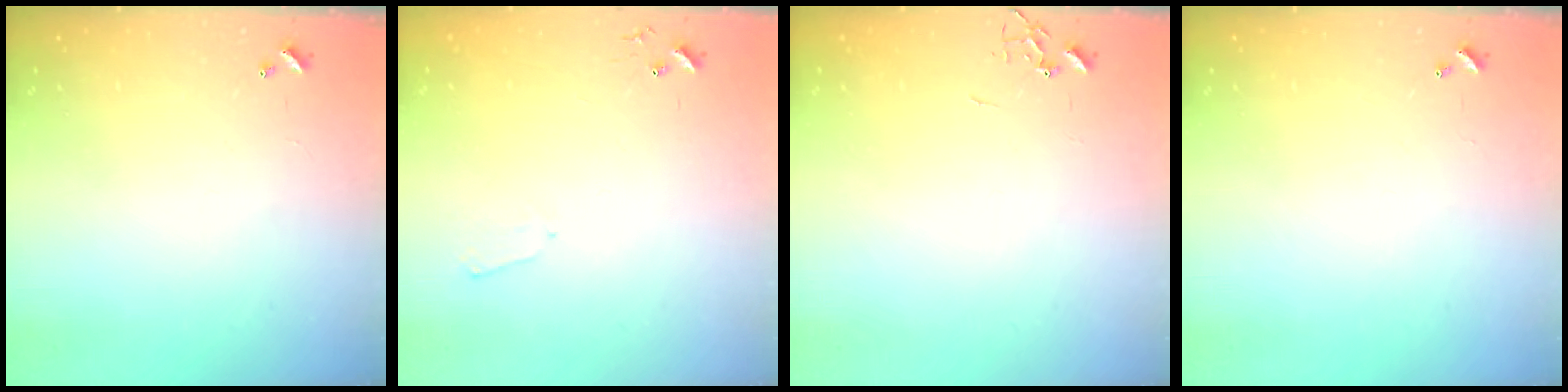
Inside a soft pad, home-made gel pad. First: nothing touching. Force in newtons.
{"total": 5.1, "press": 5.0, "slide": 0.6}
{"total": 0.0}
{"total": 0.0}